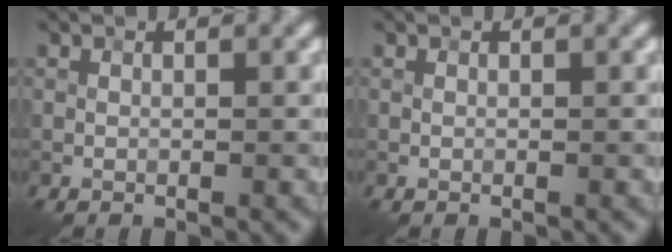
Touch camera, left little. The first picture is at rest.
{"total": 0.0}